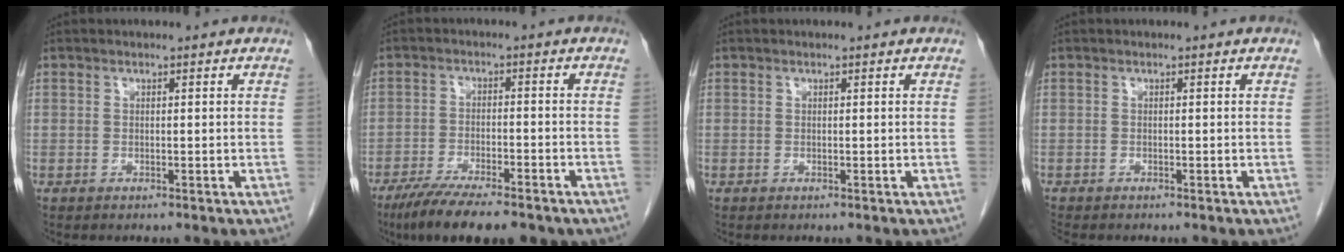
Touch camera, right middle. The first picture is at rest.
{"total": 12.9, "force": [-9.8, 3.0, 7.9], "torque": [-0.125, -0.022, -0.150]}
{"total": 0.0}
{"total": 1.3, "force": [-1.2, 0.4, 0.3], "torque": [-0.012, -0.004, -0.021]}